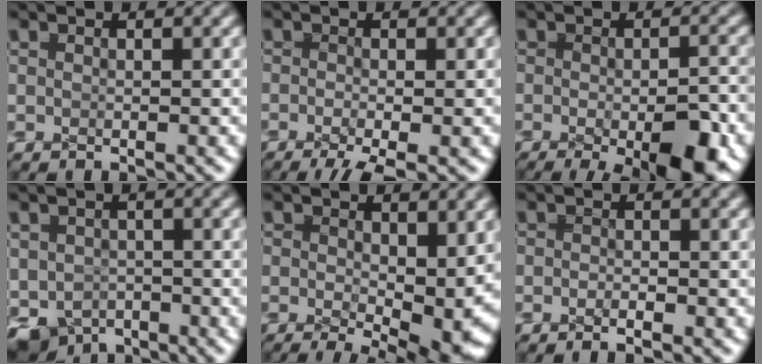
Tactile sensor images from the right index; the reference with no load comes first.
{"total": 3.9, "force": [-2.6, 1.7, 2.3], "torque": [-0.027, -0.021, -0.032]}
{"total": 8.0, "force": [-4.1, 3.7, 5.9], "torque": [-0.085, -0.039, -0.046]}
{"total": 8.5, "force": [-4.7, 6.8, 2.0], "torque": [-0.055, -0.035, -0.078]}
{"total": 6.6, "force": [-1.9, 3.1, 5.5], "torque": [-0.080, -0.048, -0.009]}
{"total": 1.5, "force": [-1.2, 0.7, 0.5], "torque": [-0.001, 0.002, -0.027]}